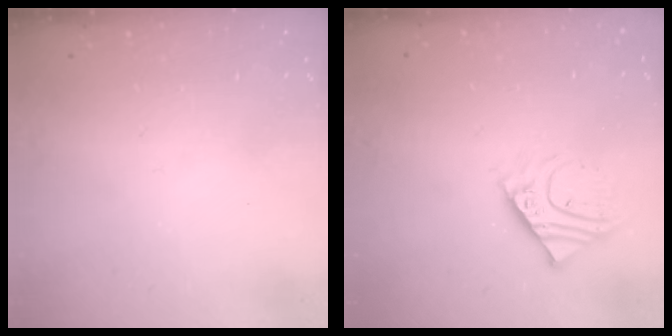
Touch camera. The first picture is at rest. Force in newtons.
{"total": 7.0, "press": 6.9, "slide": 1.0}